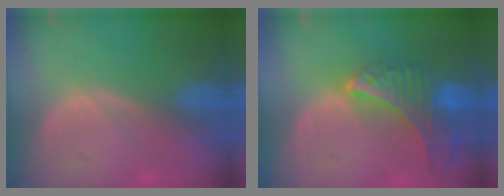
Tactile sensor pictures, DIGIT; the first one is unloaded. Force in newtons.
{"total": 9.0, "press": 7.9, "slide": 4.3}